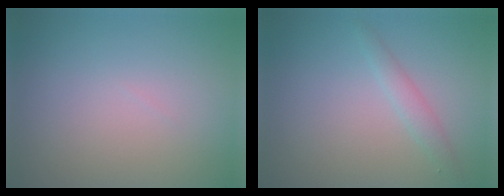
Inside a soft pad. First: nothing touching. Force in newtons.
{"total": 1.6, "press": 1.6, "slide": 0.1}